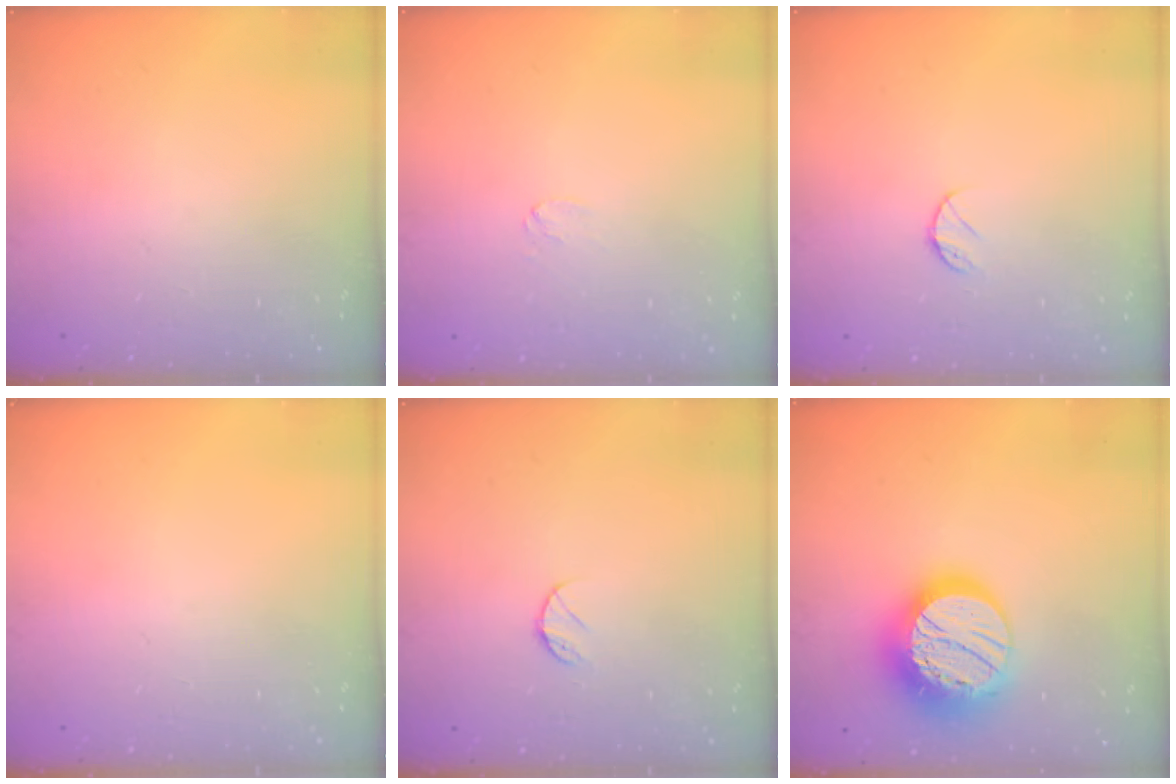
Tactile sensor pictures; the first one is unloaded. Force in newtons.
{"total": 2.9, "press": 2.9, "slide": 0.3}
{"total": 5.1, "press": 5.1, "slide": 0.5}
{"total": 0.0}
{"total": 5.1, "press": 5.1, "slide": 0.5}
{"total": 22.0, "press": 22.0, "slide": 1.6}